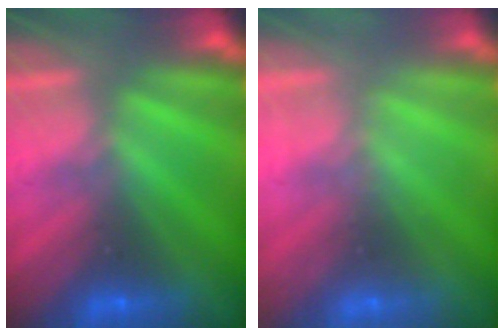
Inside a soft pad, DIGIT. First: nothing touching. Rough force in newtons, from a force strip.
{"total": 2.3}